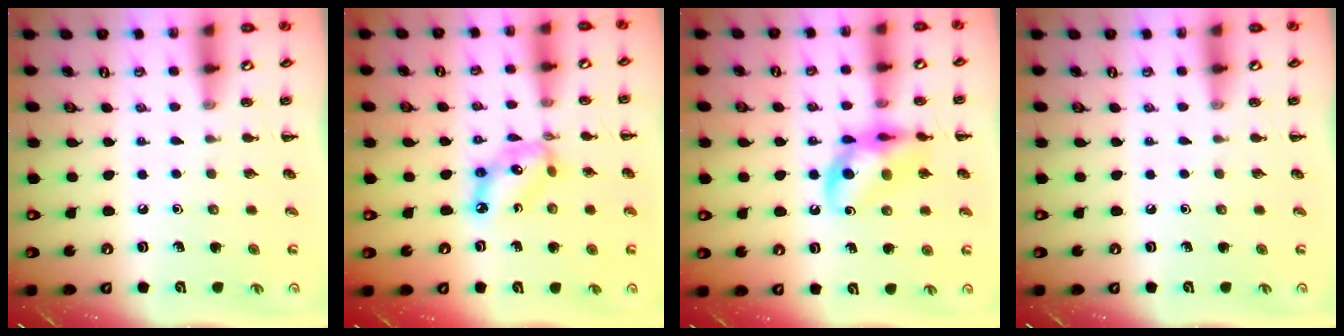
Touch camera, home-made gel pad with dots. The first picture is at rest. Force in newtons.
{"total": 9.9, "press": 9.6, "slide": 2.3}
{"total": 12.6, "press": 12.4, "slide": 2.3}
{"total": 0.0}